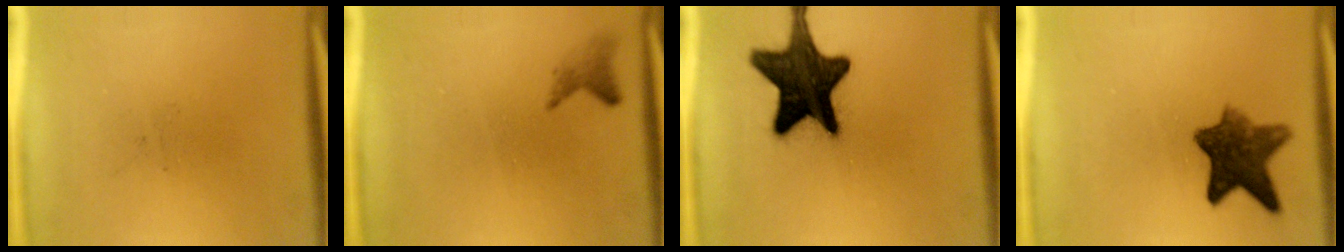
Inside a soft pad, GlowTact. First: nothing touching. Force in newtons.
{"total": 1.4}
{"total": 17.4}
{"total": 8.8}